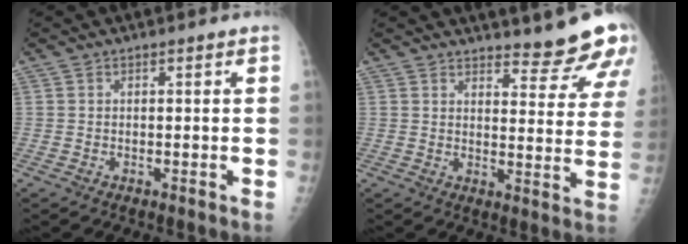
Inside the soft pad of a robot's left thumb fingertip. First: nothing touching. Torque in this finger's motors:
{"motor_torque": [0.22, 0.32, 0.18, -0.34, 0.13]}